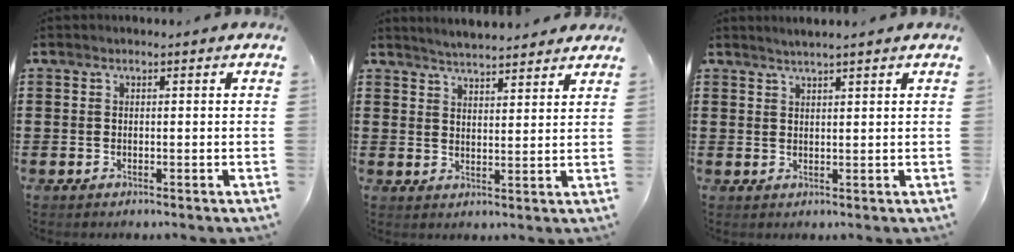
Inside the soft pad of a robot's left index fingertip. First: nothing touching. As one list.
[{"total": 3.9, "force": [3.9, 0.2, 0.3], "torque": [-0.017, -0.012, 0.071]}, {"total": 1.6, "force": [1.5, -0.3, 0.5], "torque": [-0.011, 0.001, 0.028]}]